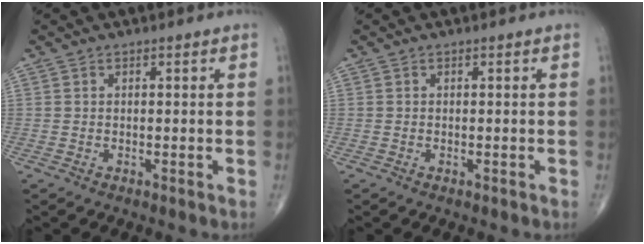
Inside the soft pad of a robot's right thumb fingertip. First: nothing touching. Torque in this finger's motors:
{"motor_torque": [-0.58, 0.25, 0.06, -0.32, -0.02]}